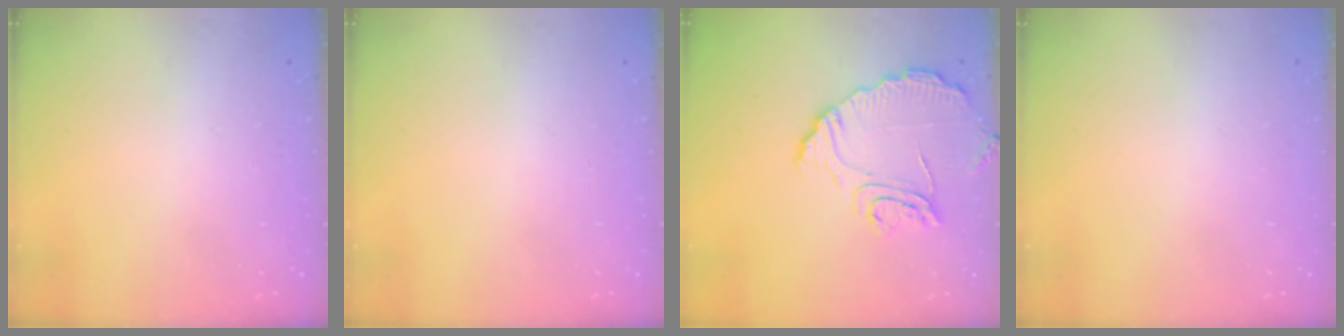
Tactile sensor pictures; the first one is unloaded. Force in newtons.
{"total": 0.0}
{"total": 9.6, "press": 9.6, "slide": 0.2}
{"total": 0.0}